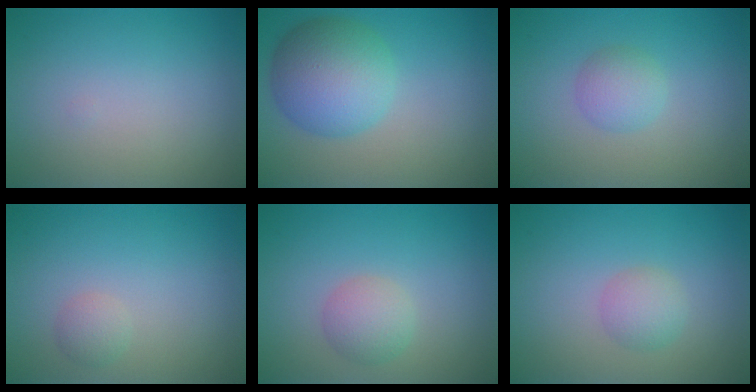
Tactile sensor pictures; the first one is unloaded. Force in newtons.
{"total": 6.8, "press": 6.8, "slide": 0.2}
{"total": 2.1, "press": 2.1, "slide": 0.1}
{"total": 1.2, "press": 1.2, "slide": 0.0}
{"total": 2.3, "press": 2.3, "slide": 0.1}
{"total": 2.0, "press": 2.0, "slide": 0.0}